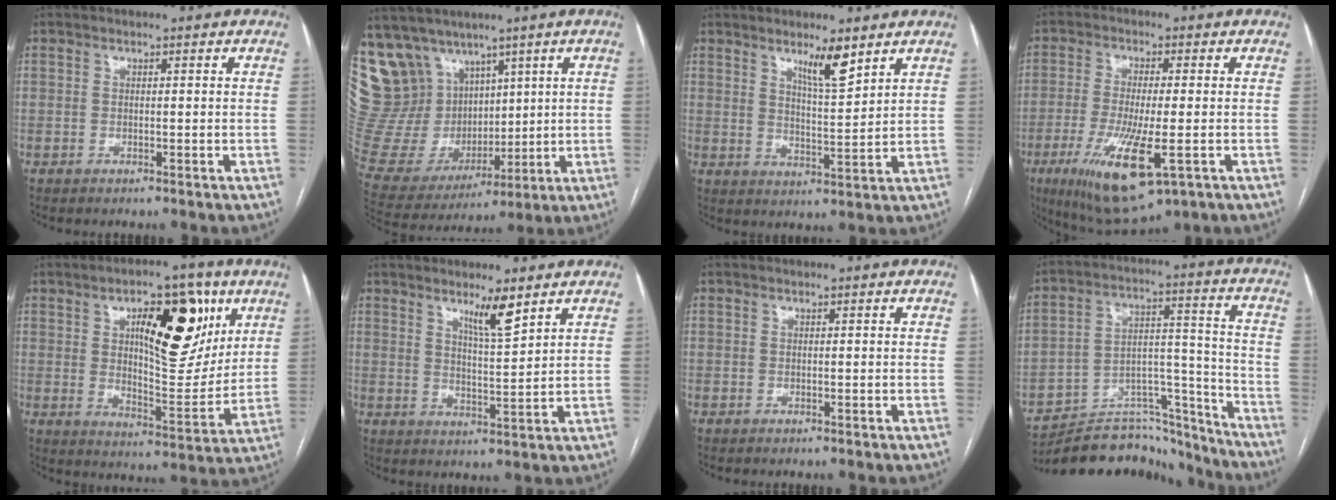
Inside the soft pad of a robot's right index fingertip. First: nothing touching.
{"total": 22.9, "force": [12.6, 16.5, 9.6], "torque": [-0.252, 0.069, 0.267]}
{"total": 5.8, "force": [4.2, 0.4, 4.0], "torque": [-0.069, -0.010, 0.073]}
{"total": 12.9, "force": [-5.0, 2.5, 11.6], "torque": [-0.222, -0.039, -0.075]}
{"total": 16.6, "force": [6.7, 6.0, 13.9], "torque": [-0.194, 0.007, 0.107]}
{"total": 5.2, "force": [3.8, 0.0, 3.6], "torque": [-0.062, -0.012, 0.066]}
{"total": 0.0}
{"total": 19.2, "force": [-18.4, 4.6, 2.9], "torque": [-0.049, 0.055, -0.276]}